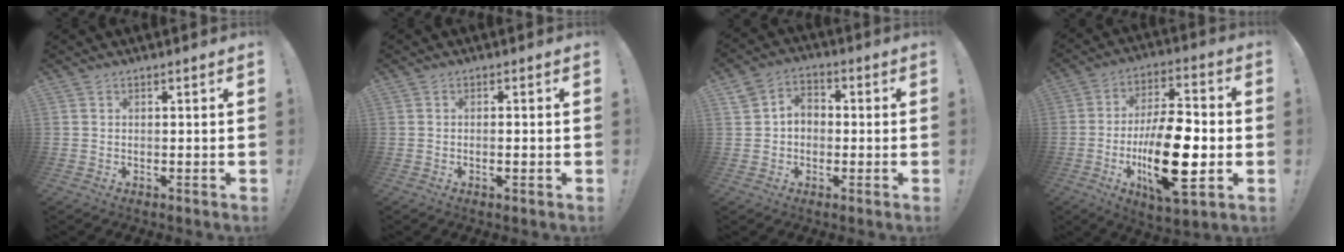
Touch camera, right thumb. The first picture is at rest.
{"total": 1.5, "force": [-0.7, 0.1, 1.3], "torque": [-0.017, -0.002, -0.014]}
{"total": 6.2, "force": [-0.4, 5.6, 2.7], "torque": [-0.046, 0.016, -0.004]}
{"total": 21.9, "force": [-4.9, 8.6, 19.6], "torque": [-0.350, 0.005, -0.076]}